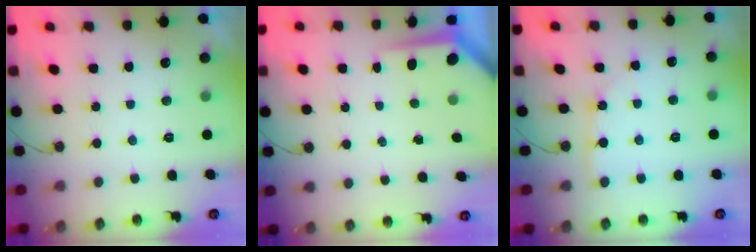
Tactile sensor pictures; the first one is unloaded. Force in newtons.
{"total": 3.9, "press": 3.9, "slide": 0.2}
{"total": 2.6, "press": 2.6, "slide": 0.2}